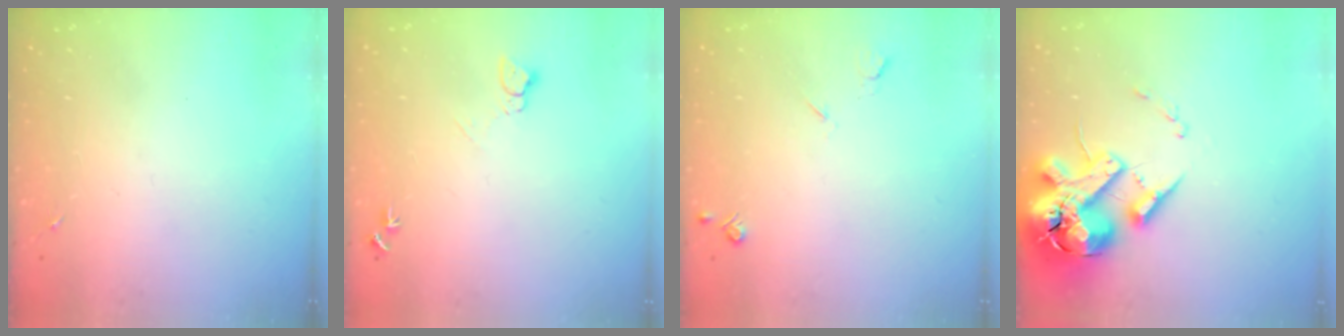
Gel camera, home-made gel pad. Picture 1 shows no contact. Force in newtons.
{"total": 5.1, "press": 5.1, "slide": 0.6}
{"total": 4.6, "press": 4.5, "slide": 0.7}
{"total": 20.7, "press": 20.4, "slide": 3.5}